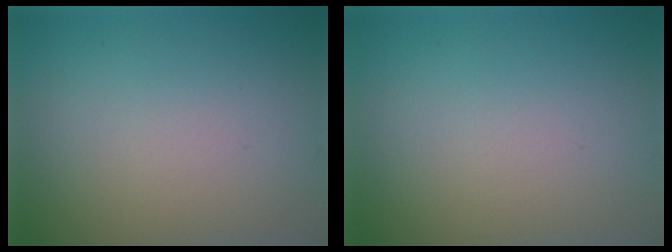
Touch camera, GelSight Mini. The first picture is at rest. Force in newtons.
{"total": 0.0}